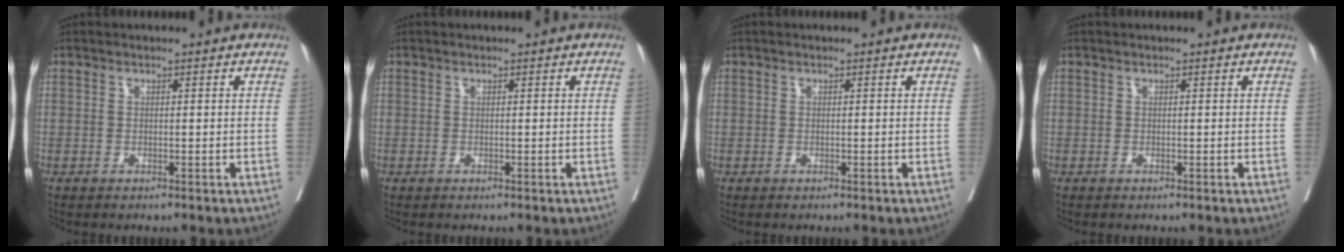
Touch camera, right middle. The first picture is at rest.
{"total": 0.0}
{"total": 0.0}
{"total": 0.0}